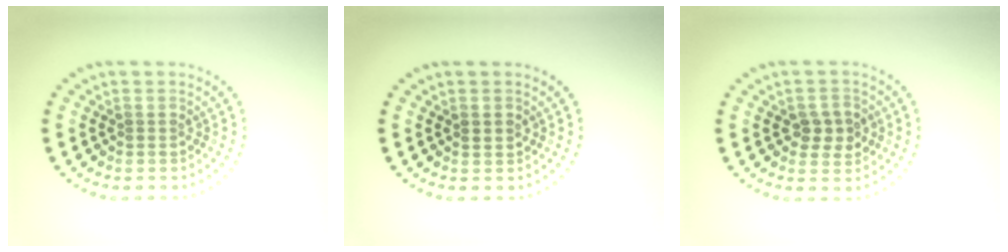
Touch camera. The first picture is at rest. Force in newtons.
{"total": 1.4, "press": 1.4, "slide": 0.0}
{"total": 2.5, "press": 2.5, "slide": 0.3}